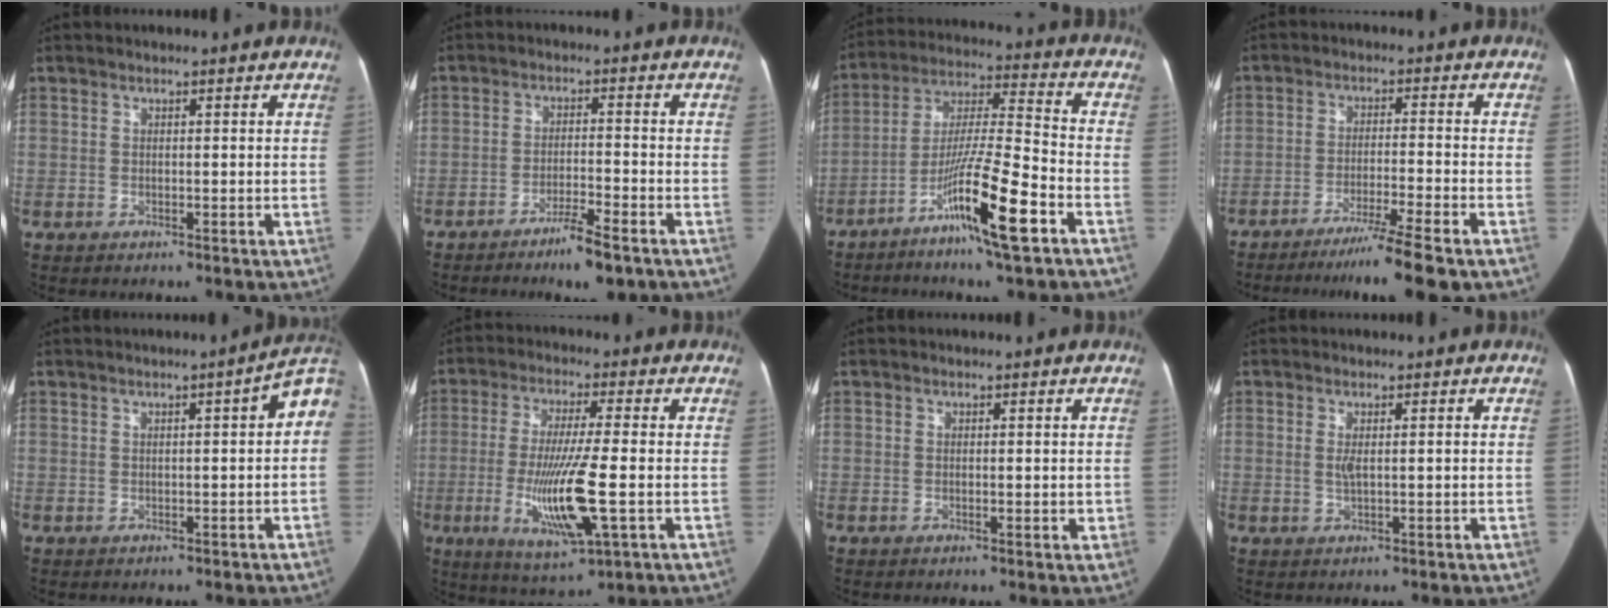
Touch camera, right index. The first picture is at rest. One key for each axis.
{"total": 5.9, "fx": -4.2, "fy": 0.4, "fz": 4.1, "tx": -0.073, "ty": -0.008, "tz": -0.069}
{"total": 14.8, "fx": -7.5, "fy": 0.1, "fz": 12.8, "tx": -0.242, "ty": -0.015, "tz": -0.133}
{"total": 9.9, "fx": -7.6, "fy": -1.5, "fz": 6.0, "tx": -0.087, "ty": -0.033, "tz": -0.120}
{"total": 5.0, "fx": 0.7, "fy": 0.8, "fz": 4.9, "tx": -0.053, "ty": 0.016, "tz": 0.001}
{"total": 12.7, "fx": -2.9, "fy": 0.9, "fz": 12.3, "tx": -0.241, "ty": -0.023, "tz": -0.051}
{"total": 1.4, "fx": 0.0, "fy": 0.4, "fz": 1.4, "tx": -0.022, "ty": -0.004, "tz": 0.001}
{"total": 2.1, "fx": 0.1, "fy": 0.5, "fz": 2.1, "tx": -0.041, "ty": -0.002, "tz": 0.004}